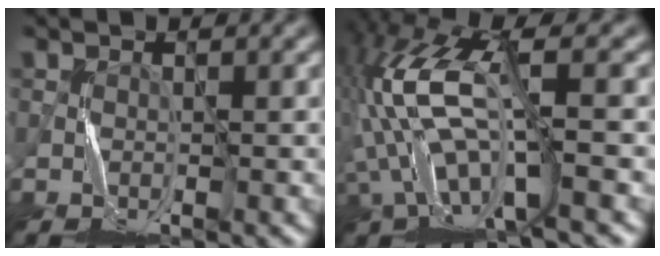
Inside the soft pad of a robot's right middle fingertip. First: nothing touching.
{"total": 10.6, "force": [-0.6, 3.9, 9.8], "torque": [-0.215, 0.009, -0.019]}